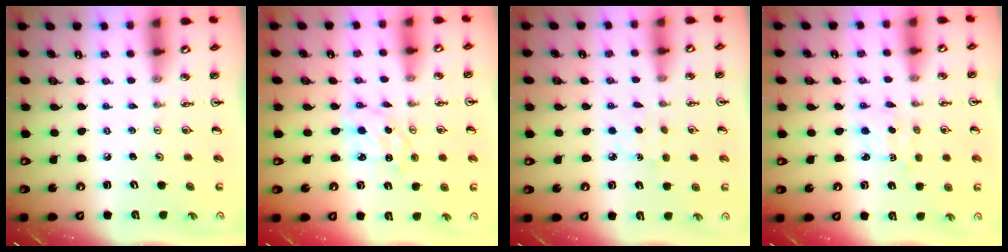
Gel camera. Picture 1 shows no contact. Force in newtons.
{"total": 1.7, "press": 1.7, "slide": 0.1}
{"total": 4.3, "press": 4.3, "slide": 0.5}
{"total": 1.8, "press": 1.8, "slide": 0.5}